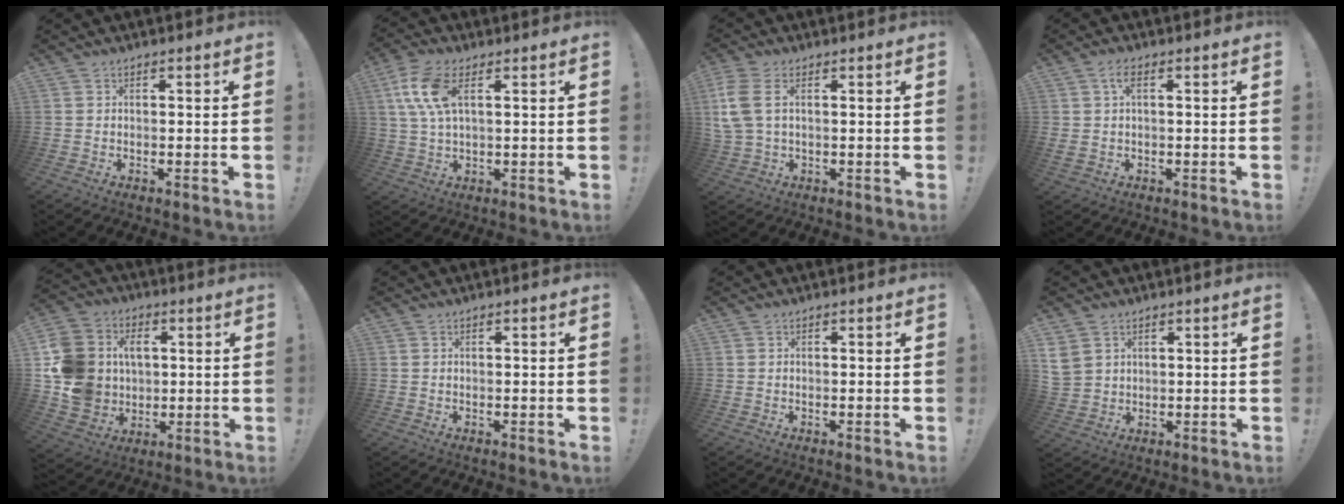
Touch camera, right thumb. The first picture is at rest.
{"total": 10.8, "force": [3.7, 5.2, 8.7], "torque": [-0.178, -0.005, 0.069]}
{"total": 7.5, "force": [2.1, 3.9, 6.2], "torque": [-0.146, -0.001, 0.042]}
{"total": 3.8, "force": [1.0, 1.4, 3.4], "torque": [-0.061, 0.005, 0.016]}
{"total": 16.3, "force": [2.0, 14.4, 7.4], "torque": [-0.161, 0.000, 0.046]}
{"total": 0.0}
{"total": 0.0}
{"total": 5.3, "force": [2.6, 4.1, 2.1], "torque": [-0.049, -0.006, 0.056]}